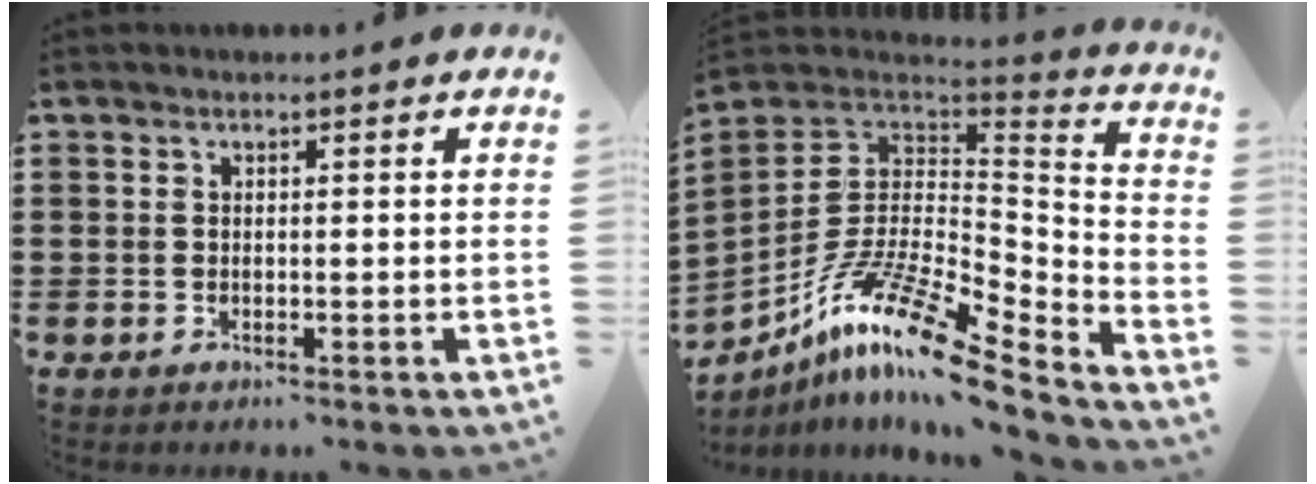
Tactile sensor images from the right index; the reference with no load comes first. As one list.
[{"total": 15.5, "force": [-9.2, 4.4, 11.6], "torque": [-0.228, 0.020, -0.171]}]